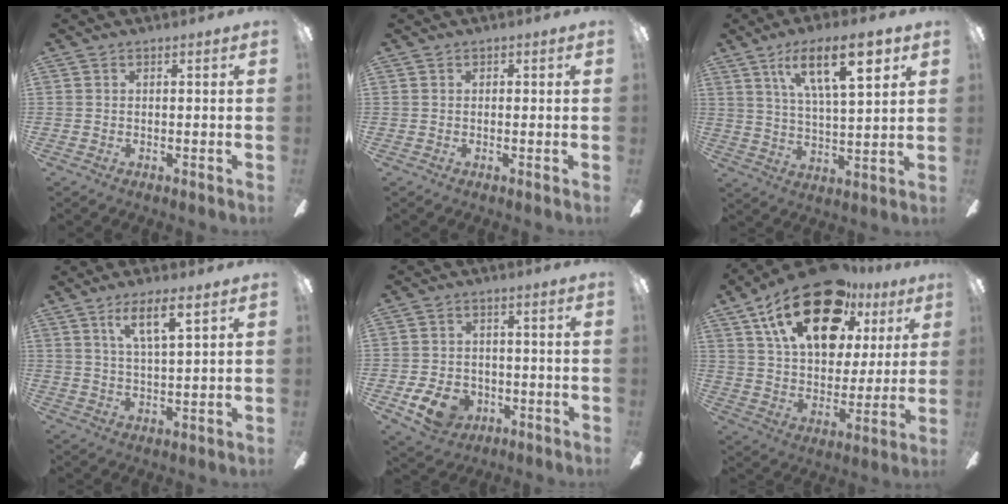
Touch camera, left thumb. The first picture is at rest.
{"total": 0.5, "force": [-0.1, 0.5, 0.2], "torque": [-0.004, 0.002, -0.002]}
{"total": 17.0, "force": [8.8, 5.8, 13.3], "torque": [-0.208, -0.026, 0.139]}
{"total": 8.2, "force": [4.9, 2.1, 6.2], "torque": [-0.107, -0.013, 0.081]}
{"total": 8.6, "force": [-3.9, 6.3, 4.4], "torque": [-0.107, 0.023, -0.070]}
{"total": 25.3, "force": [14.1, 13.2, 16.3], "torque": [-0.268, -0.068, 0.242]}